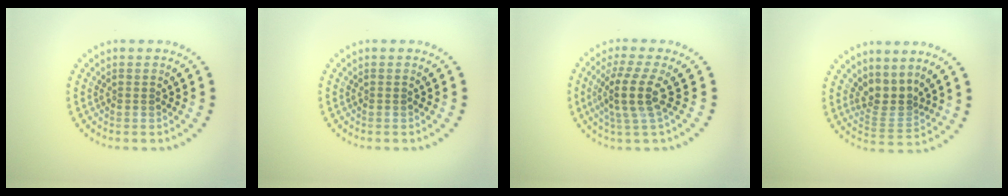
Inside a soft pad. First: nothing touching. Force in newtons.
{"total": 0.0}
{"total": 3.6, "press": 2.7, "slide": 2.4}
{"total": 2.8, "press": 1.9, "slide": 2.0}